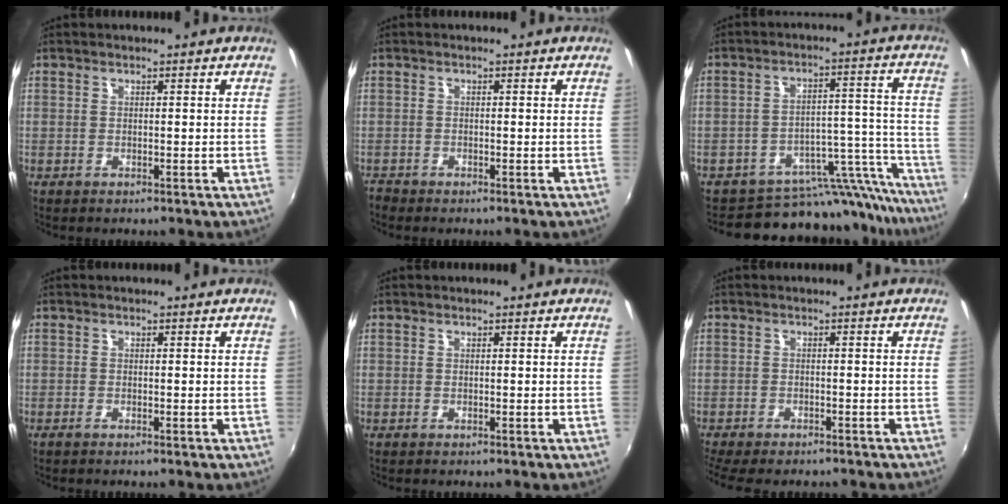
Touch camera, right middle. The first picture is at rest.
{"total": 1.5, "force": [-1.4, 0.6, 0.1], "torque": [-0.007, -0.005, -0.030]}
{"total": 19.1, "force": [-18.1, 5.5, 2.7], "torque": [-0.021, 0.047, -0.253]}
{"total": 0.6, "force": [-0.5, 0.1, 0.3], "torque": [-0.007, -0.002, -0.012]}
{"total": 0.0}
{"total": 8.0, "force": [-6.9, 1.9, 3.5], "torque": [-0.086, -0.030, -0.108]}